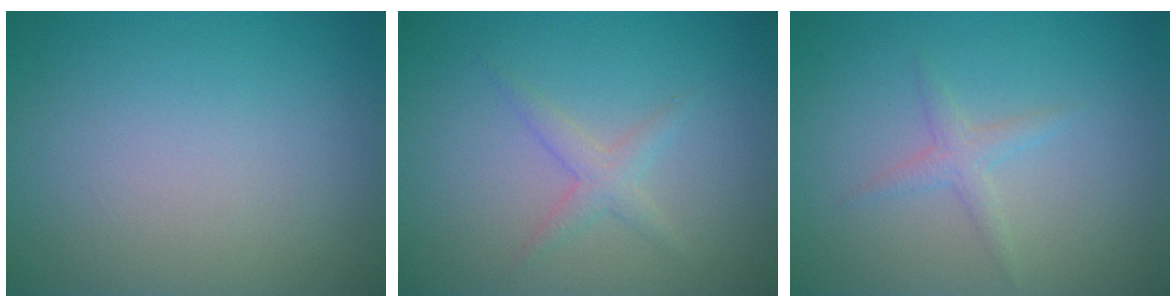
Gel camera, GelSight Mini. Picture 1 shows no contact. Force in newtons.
{"total": 1.6, "press": 1.6, "slide": 0.1}
{"total": 1.4, "press": 1.4, "slide": 0.1}